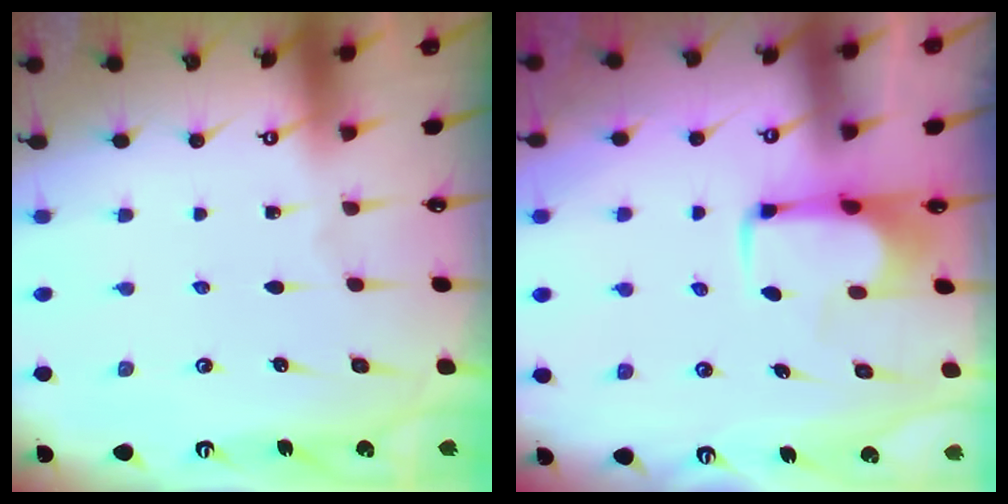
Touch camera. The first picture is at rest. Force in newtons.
{"total": 2.0, "press": 2.0, "slide": 0.4}